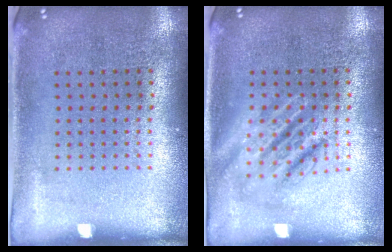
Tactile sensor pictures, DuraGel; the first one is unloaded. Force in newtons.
{"total": 2.4, "press": 2.4, "slide": 0.3}